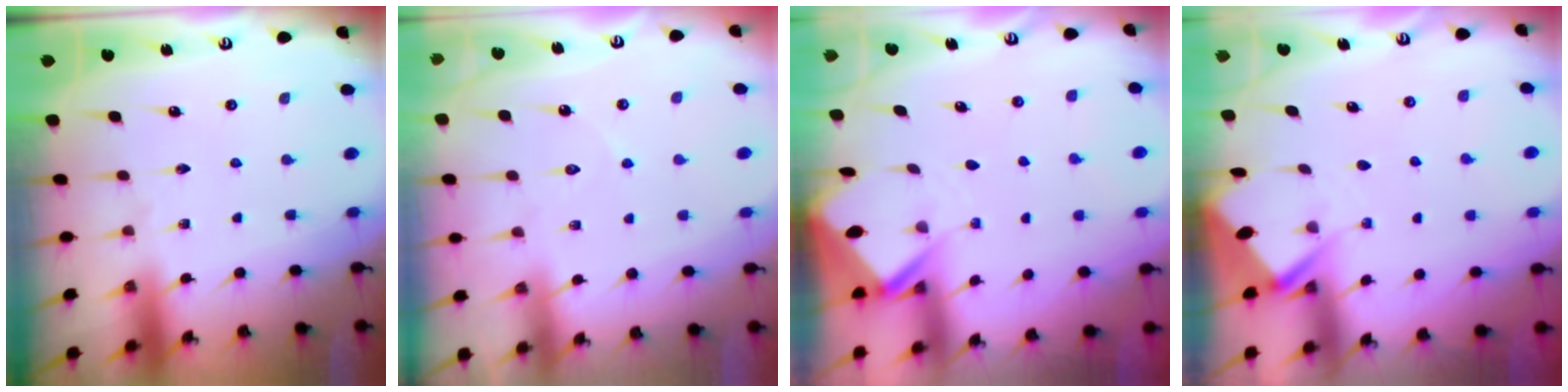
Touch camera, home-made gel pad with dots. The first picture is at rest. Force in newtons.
{"total": 5.0, "press": 4.9, "slide": 0.6}
{"total": 3.0, "press": 2.9, "slide": 0.3}
{"total": 2.9, "press": 2.9, "slide": 0.4}